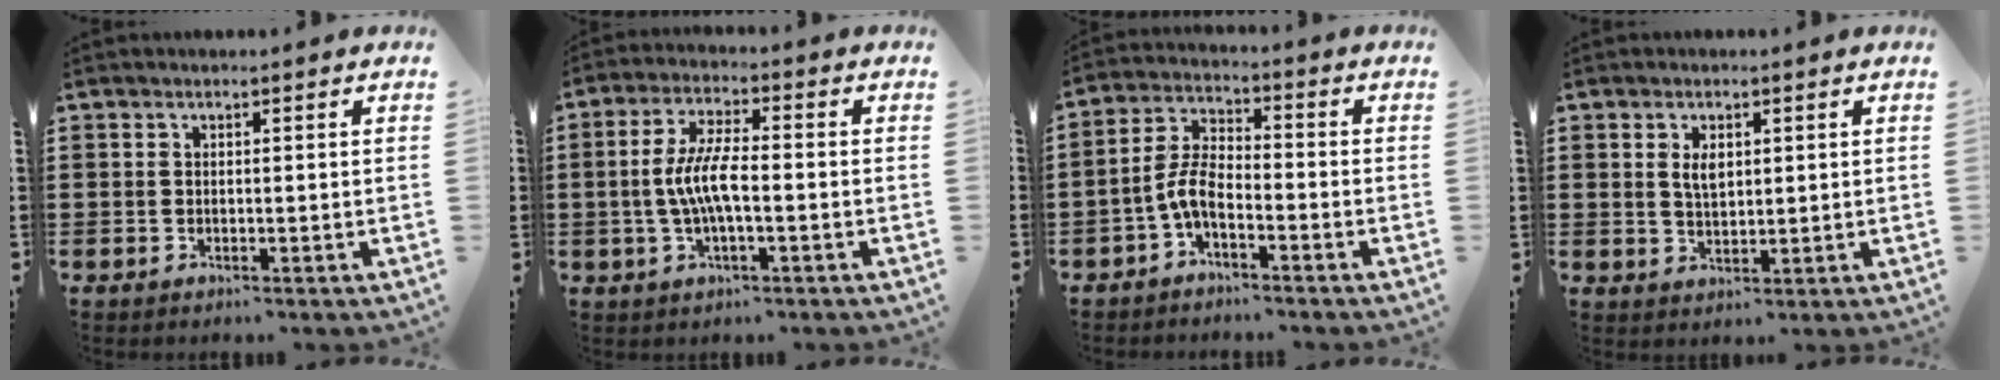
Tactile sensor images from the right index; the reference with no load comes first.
{"total": 6.6, "force": [-1.0, 1.9, 6.3], "torque": [-0.137, -0.002, -0.026]}
{"total": 5.4, "force": [-2.8, 2.0, 4.2], "torque": [-0.100, 0.003, -0.059]}
{"total": 3.0, "force": [1.0, 1.6, 2.3], "torque": [-0.041, 0.005, 0.016]}